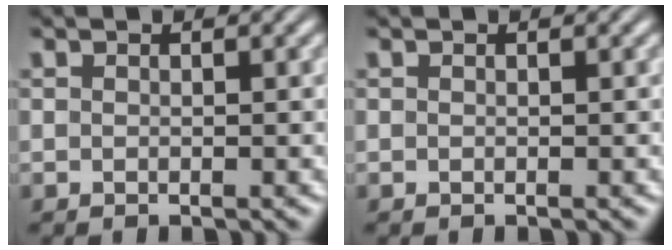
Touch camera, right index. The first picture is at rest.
{"total": 0.0}